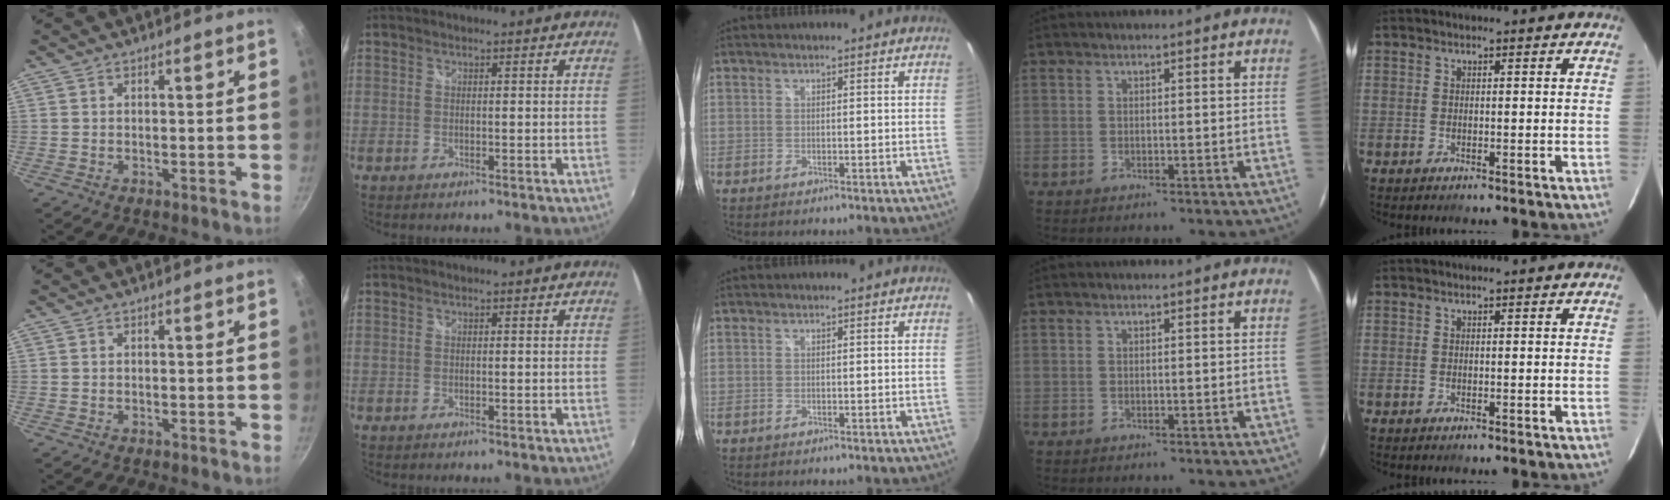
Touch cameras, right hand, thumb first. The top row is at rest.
{}